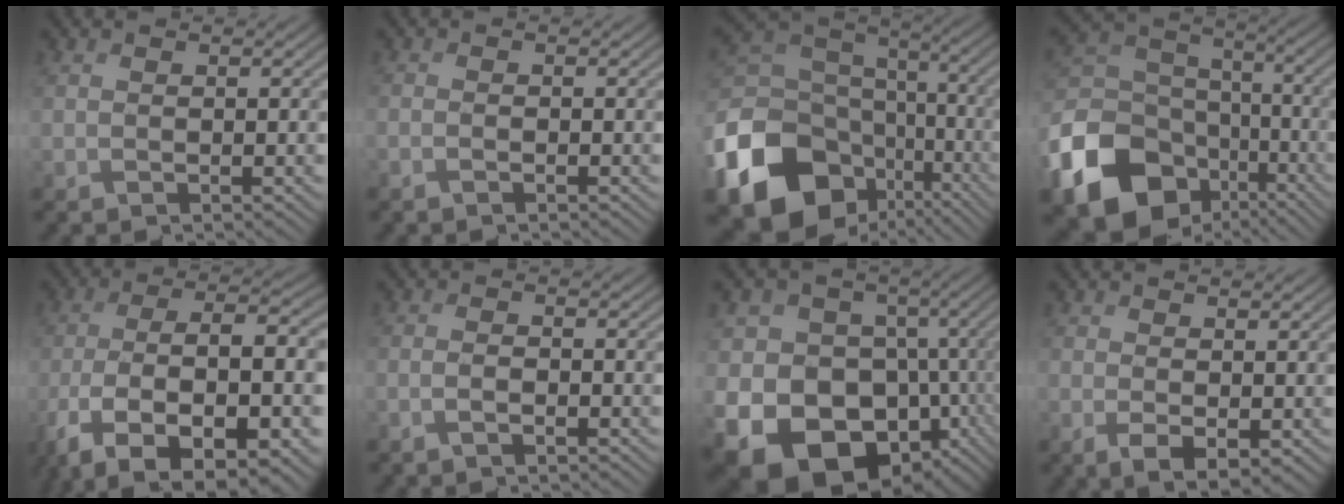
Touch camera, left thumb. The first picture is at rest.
{"total": 0.9, "force": [-0.8, -0.2, -0.1], "torque": [0.007, -0.002, -0.020]}
{"total": 20.6, "force": [-9.3, 15.7, 9.5], "torque": [-0.257, -0.051, -0.149]}
{"total": 18.9, "force": [-9.7, 14.1, 8.1], "torque": [-0.234, -0.047, -0.166]}
{"total": 14.7, "force": [-8.0, 5.2, 11.2], "torque": [-0.214, -0.018, -0.135]}
{"total": 1.5, "force": [-1.4, 0.1, 0.7], "torque": [-0.008, 0.003, -0.033]}
{"total": 20.2, "force": [-7.0, 16.2, 9.8], "torque": [-0.202, -0.031, -0.106]}
{"total": 2.7, "force": [-0.7, 1.3, 2.2], "torque": [-0.047, -0.014, -0.010]}